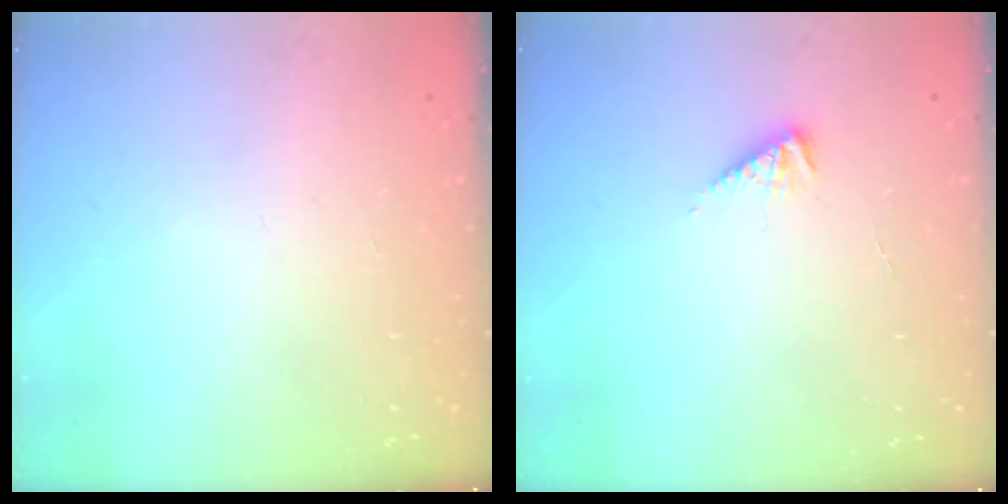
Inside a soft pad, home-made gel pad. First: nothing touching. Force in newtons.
{"total": 3.3, "press": 3.3, "slide": 0.4}